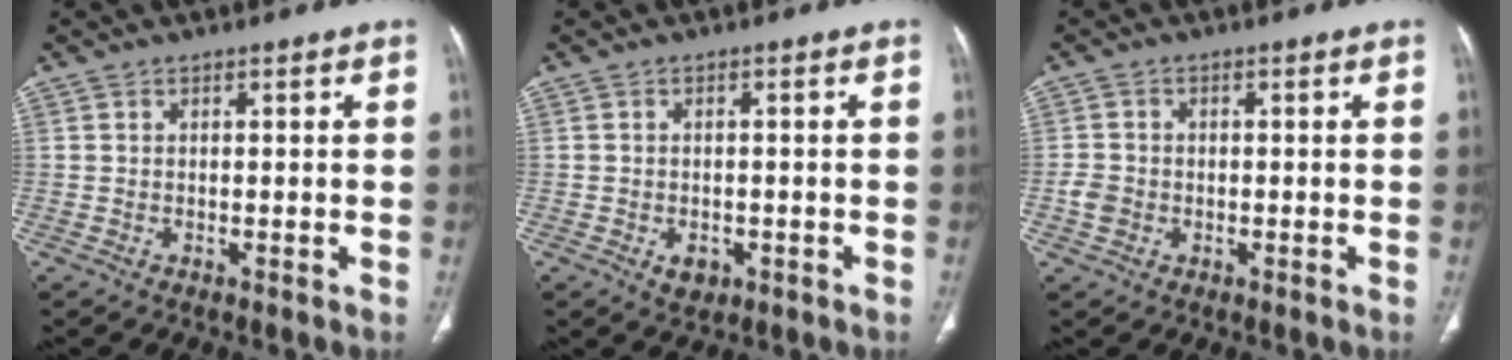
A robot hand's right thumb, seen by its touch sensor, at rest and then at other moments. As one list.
[{"total": 2.9, "force": [-1.2, 2.1, 1.7], "torque": [-0.017, 0.001, -0.010]}, {"total": 3.0, "force": [-0.8, 2.5, 1.4], "torque": [-0.019, 0.010, -0.015]}]